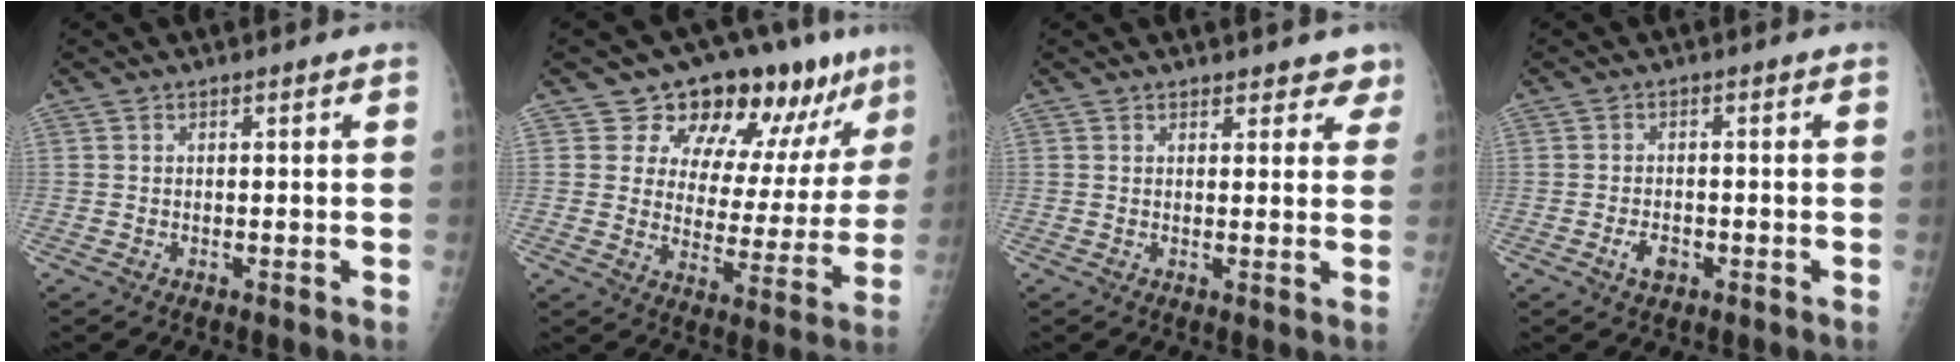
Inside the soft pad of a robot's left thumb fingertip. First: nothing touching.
{"total": 16.7, "force": [11.6, 8.2, 8.9], "torque": [-0.061, -0.064, 0.155]}
{"total": 4.1, "force": [3.5, 2.0, 0.7], "torque": [0.033, -0.016, 0.031]}
{"total": 3.1, "force": [-1.4, 2.0, 2.0], "torque": [-0.028, 0.005, -0.022]}